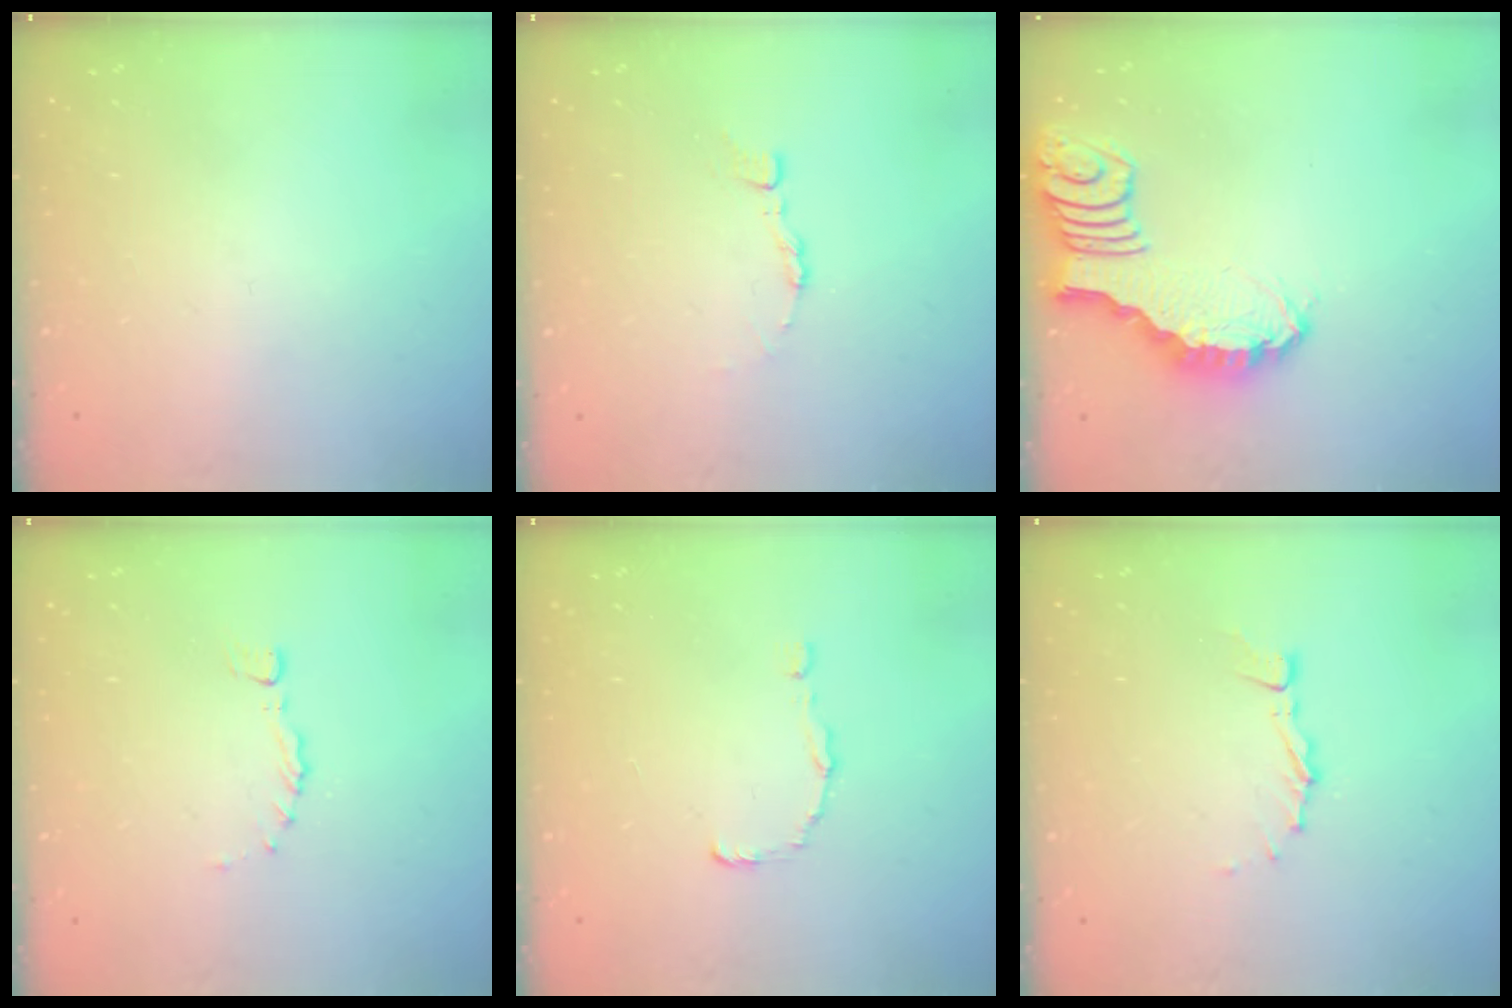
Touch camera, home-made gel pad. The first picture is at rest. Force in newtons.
{"total": 2.9, "press": 2.9, "slide": 0.2}
{"total": 2.1, "press": 2.1, "slide": 0.2}
{"total": 0.0}
{"total": 0.9, "press": 0.9, "slide": 0.0}
{"total": 4.0, "press": 4.0, "slide": 0.1}